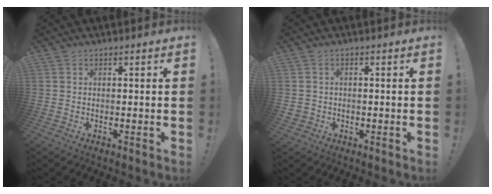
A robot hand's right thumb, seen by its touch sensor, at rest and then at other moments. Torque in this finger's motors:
{"motor_torque": [0.40, 0.21, -0.12, 0.12, -0.11]}